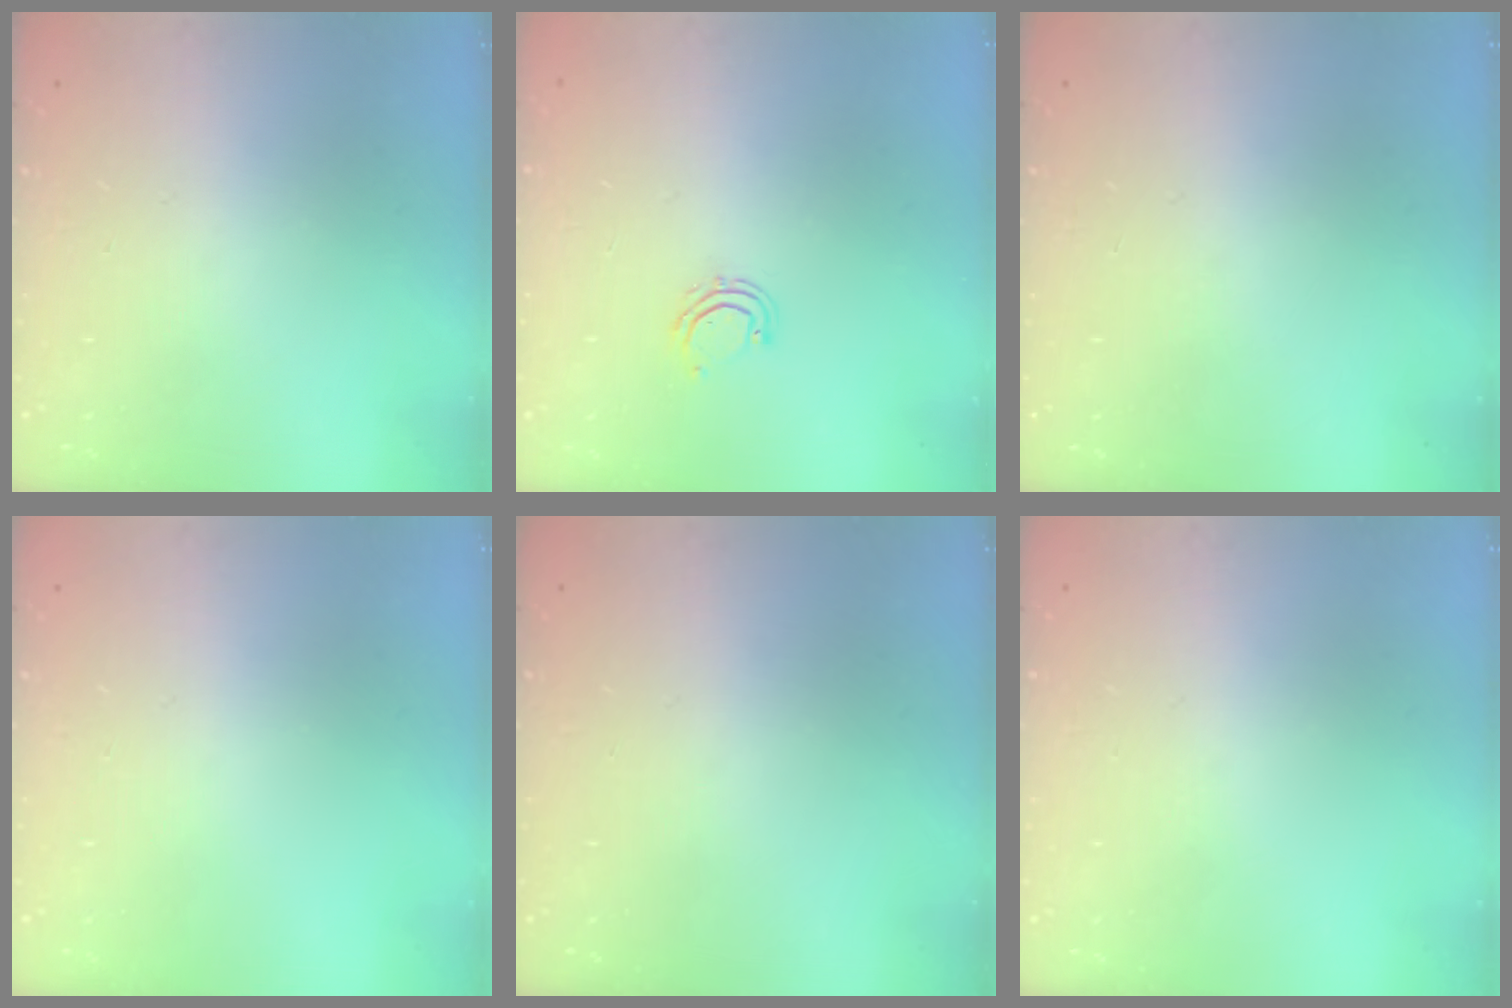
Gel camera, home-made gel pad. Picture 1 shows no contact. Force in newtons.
{"total": 5.9, "press": 5.8, "slide": 1.3}
{"total": 0.0}
{"total": 0.0}
{"total": 0.0}
{"total": 0.0}